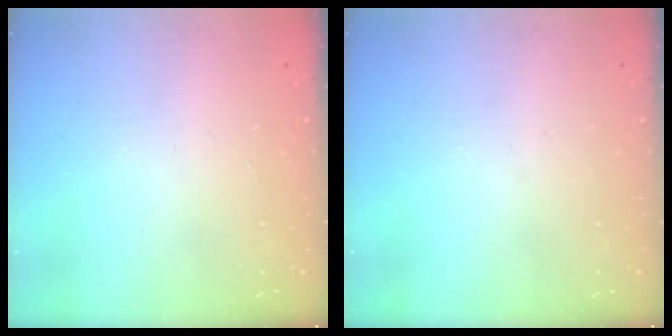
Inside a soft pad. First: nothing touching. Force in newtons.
{"total": 0.0}